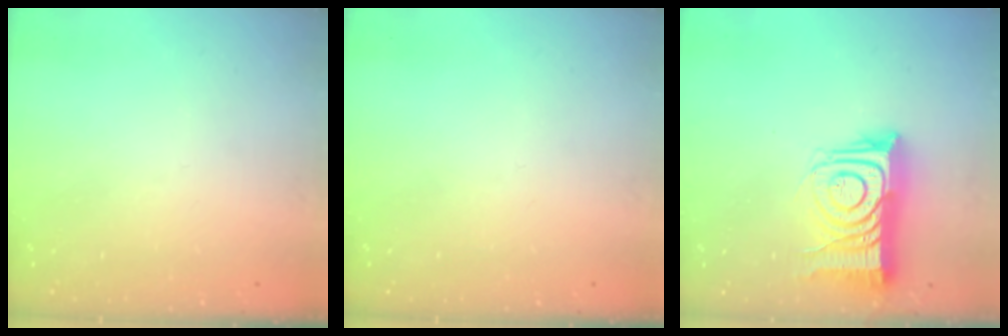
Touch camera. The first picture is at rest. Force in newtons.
{"total": 0.0}
{"total": 15.0, "press": 14.9, "slide": 1.1}